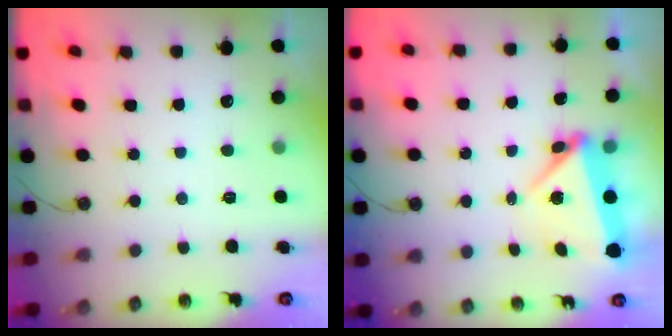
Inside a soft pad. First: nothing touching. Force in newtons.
{"total": 6.0, "press": 5.7, "slide": 1.7}